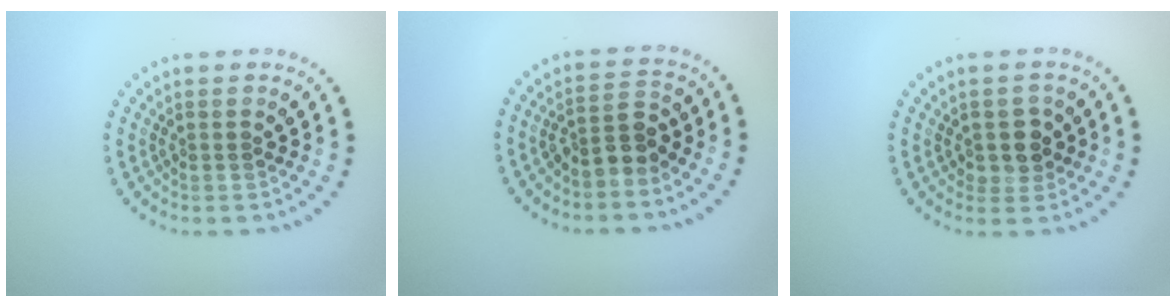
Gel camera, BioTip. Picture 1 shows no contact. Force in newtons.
{"total": 2.7, "press": 2.3, "slide": 1.4}
{"total": 2.2, "press": 2.0, "slide": 0.9}